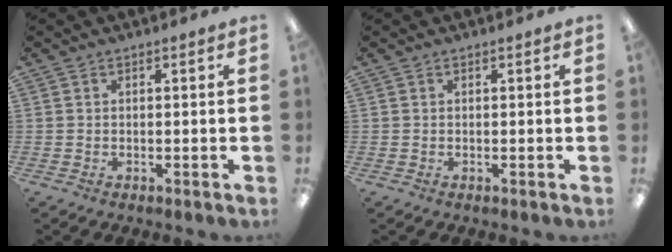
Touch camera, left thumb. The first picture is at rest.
{"total": 0.0}